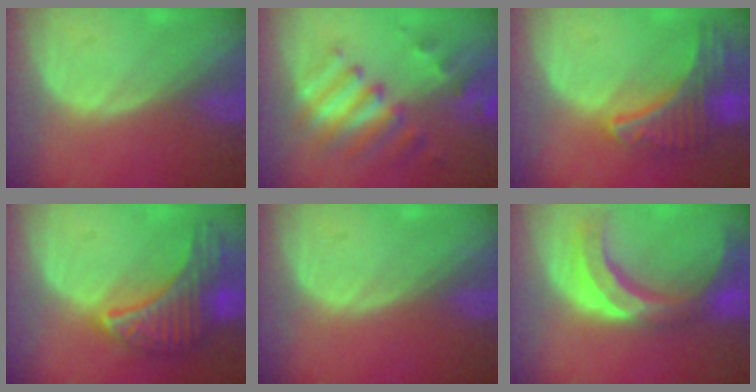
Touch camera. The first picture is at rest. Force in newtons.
{"total": 8.8, "press": 8.1, "slide": 3.3}
{"total": 9.1, "press": 8.0, "slide": 4.3}
{"total": 10.0, "press": 10.0, "slide": 0.5}
{"total": 0.0}
{"total": 10.6, "press": 9.3, "slide": 5.0}